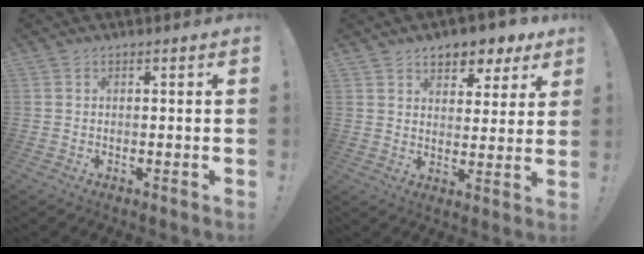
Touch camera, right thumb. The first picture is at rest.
{"total": 7.5, "force": [5.5, 4.3, 2.8], "torque": [-0.029, -0.042, 0.100]}